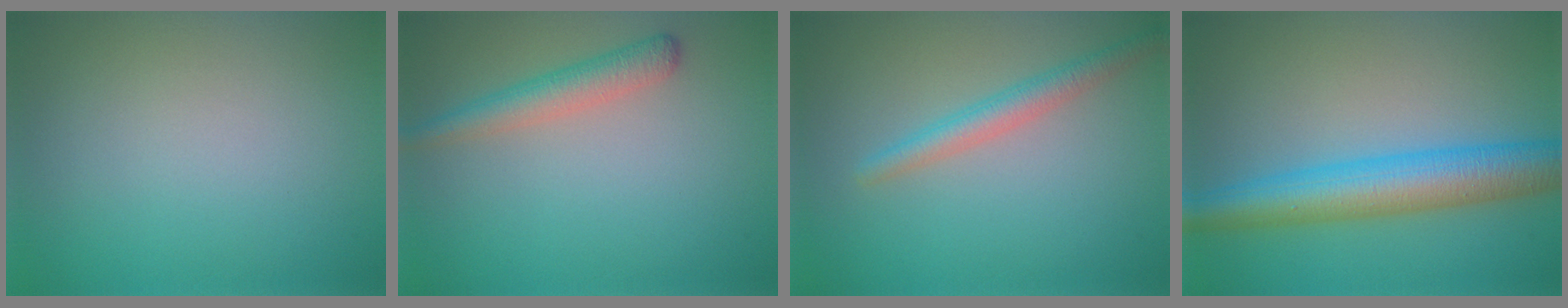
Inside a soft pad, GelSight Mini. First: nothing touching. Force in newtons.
{"total": 2.8, "press": 2.8, "slide": 0.2}
{"total": 2.5, "press": 2.5, "slide": 0.1}
{"total": 7.1, "press": 7.1, "slide": 0.1}